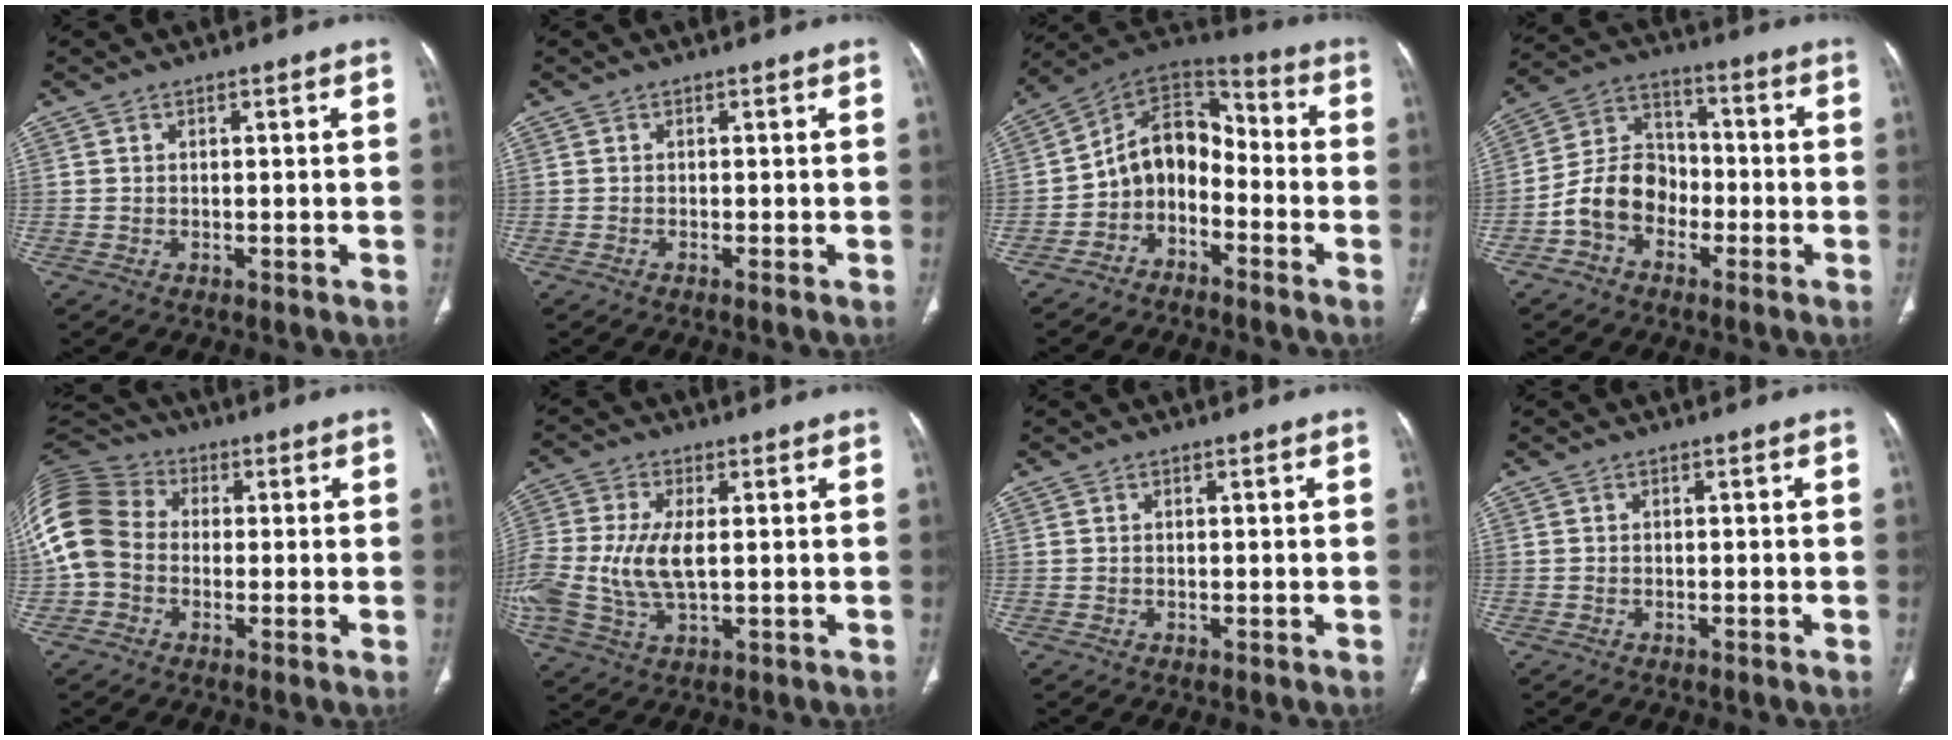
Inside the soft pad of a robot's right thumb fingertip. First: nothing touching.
{"total": 0.0}
{"total": 10.8, "force": [-4.1, 7.9, 6.2], "torque": [-0.074, 0.086, -0.088]}
{"total": 10.3, "force": [-3.8, 8.1, 5.2], "torque": [-0.077, 0.045, -0.079]}
{"total": 15.7, "force": [-0.4, 13.0, 8.8], "torque": [-0.205, 0.039, -0.019]}
{"total": 13.5, "force": [-0.3, 6.8, 11.7], "torque": [-0.287, -0.004, 0.000]}
{"total": 0.0}
{"total": 0.0}